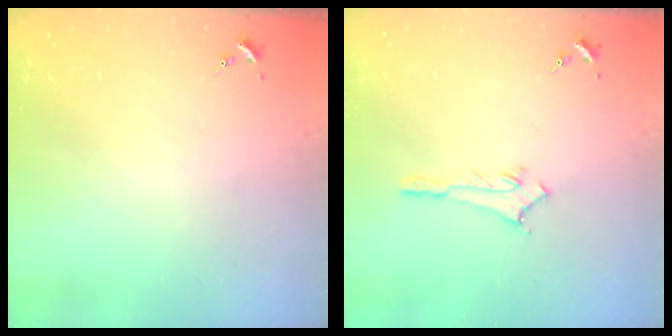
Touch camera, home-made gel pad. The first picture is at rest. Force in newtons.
{"total": 2.9, "press": 2.8, "slide": 0.4}